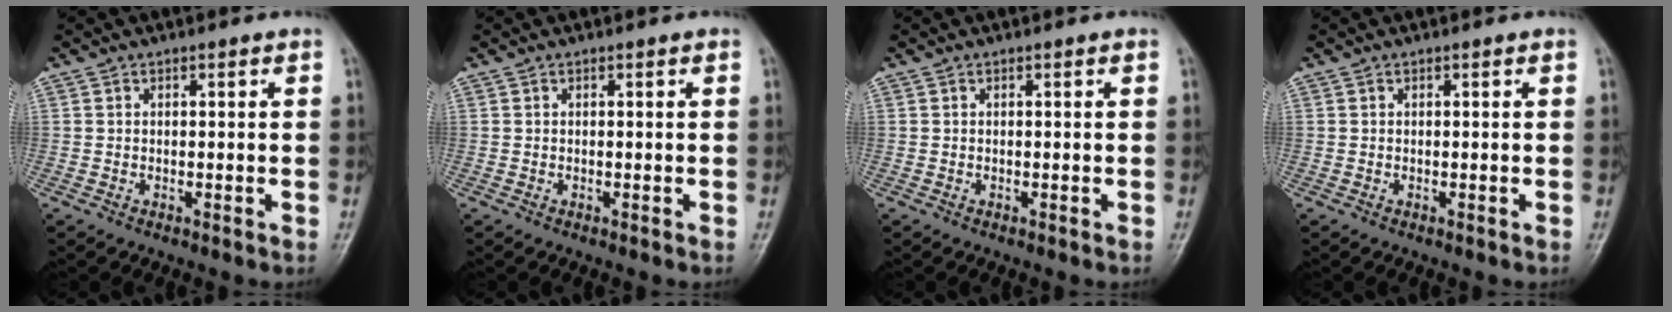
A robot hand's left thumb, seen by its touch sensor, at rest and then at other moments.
{"total": 0.0}
{"total": 0.0}
{"total": 0.0}